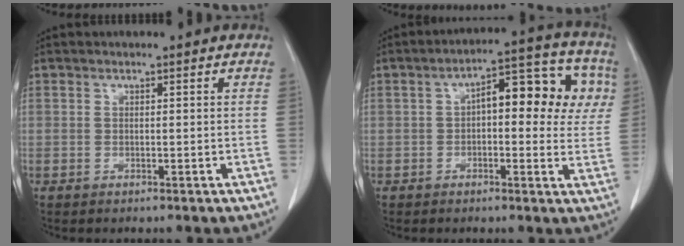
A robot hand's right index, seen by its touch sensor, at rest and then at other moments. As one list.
[{"total": 13.5, "force": [3.0, 5.7, 11.9], "torque": [-0.151, 0.049, 0.040]}]